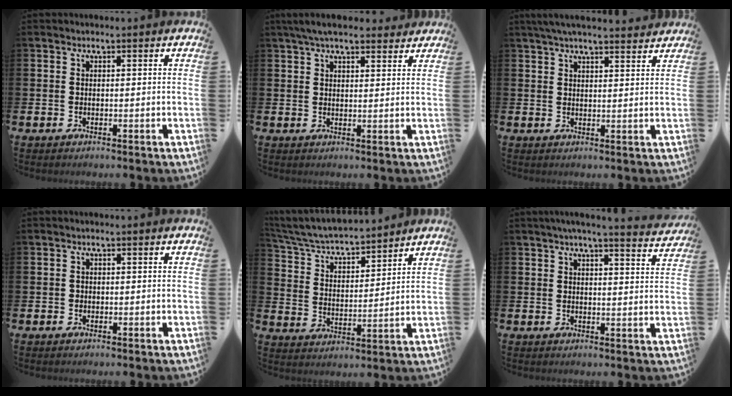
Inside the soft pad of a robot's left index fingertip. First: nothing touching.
{"total": 4.8, "force": [4.3, 1.3, 1.9], "torque": [-0.045, -0.008, 0.079]}
{"total": 4.4, "force": [4.1, 0.4, 1.5], "torque": [-0.038, -0.011, 0.076]}
{"total": 0.5, "force": [-0.1, 0.5, 0.0], "torque": [0.004, 0.003, -0.005]}
{"total": 5.8, "force": [5.5, 1.0, 1.6], "torque": [-0.063, -0.044, 0.092]}
{"total": 4.6, "force": [4.3, -0.4, 1.6], "torque": [-0.025, -0.025, 0.072]}